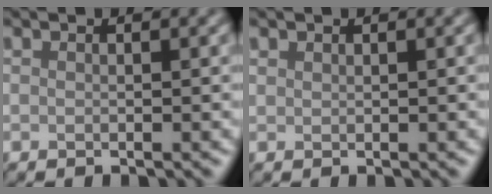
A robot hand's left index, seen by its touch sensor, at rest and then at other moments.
{"total": 0.5, "force": [0.5, 0.3, 0.0], "torque": [0.000, 0.001, 0.012]}